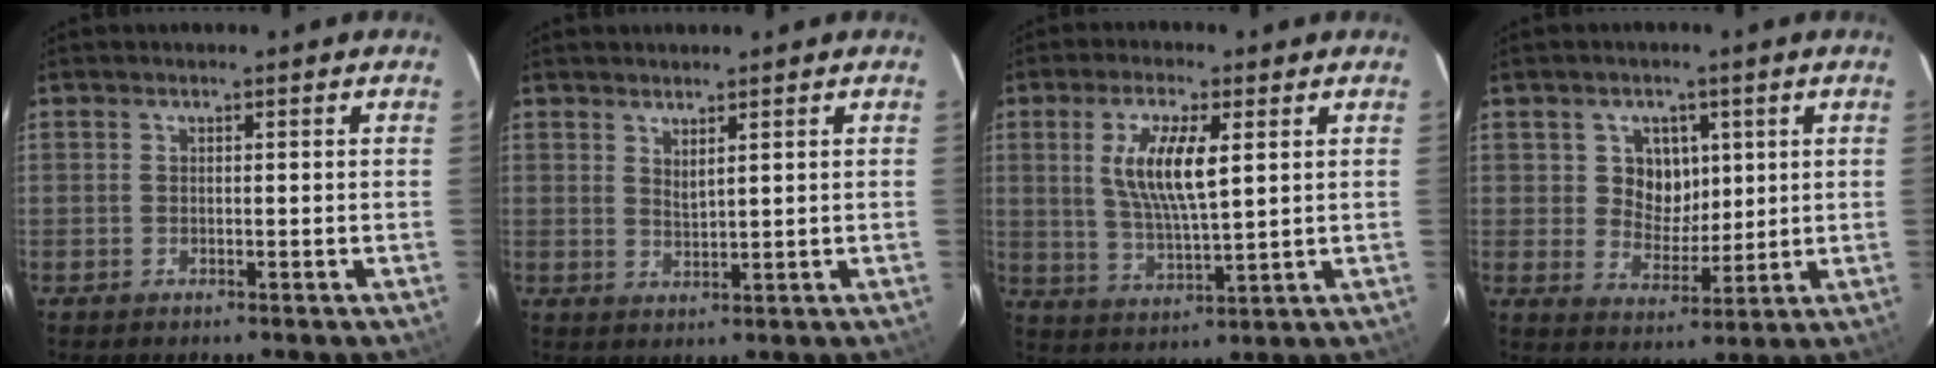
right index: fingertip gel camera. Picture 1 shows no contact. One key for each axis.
{"total": 2.2, "fx": 1.6, "fy": 0.4, "fz": 1.5, "tx": -0.026, "ty": -0.003, "tz": 0.027}
{"total": 10.1, "fx": 2.8, "fy": 2.7, "fz": 9.3, "tx": -0.179, "ty": 0.000, "tz": 0.056}
{"total": 6.9, "fx": 2.0, "fy": 6.0, "fz": 2.7, "tx": -0.044, "ty": 0.006, "tz": 0.042}